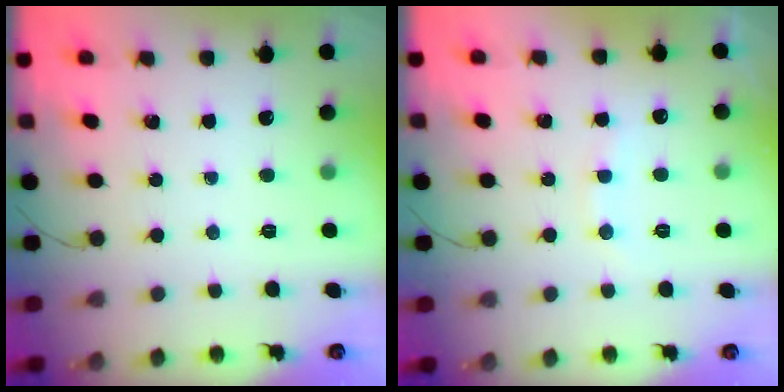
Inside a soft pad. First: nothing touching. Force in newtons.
{"total": 6.7, "press": 6.6, "slide": 1.2}